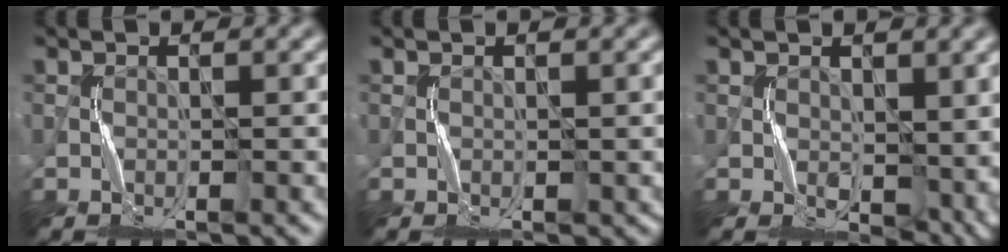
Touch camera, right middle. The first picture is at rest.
{"total": 0.7, "force": [-0.1, 0.6, 0.4], "torque": [-0.004, -0.001, 0.000]}
{"total": 4.2, "force": [0.6, 2.8, 3.1], "torque": [-0.051, -0.012, 0.017]}